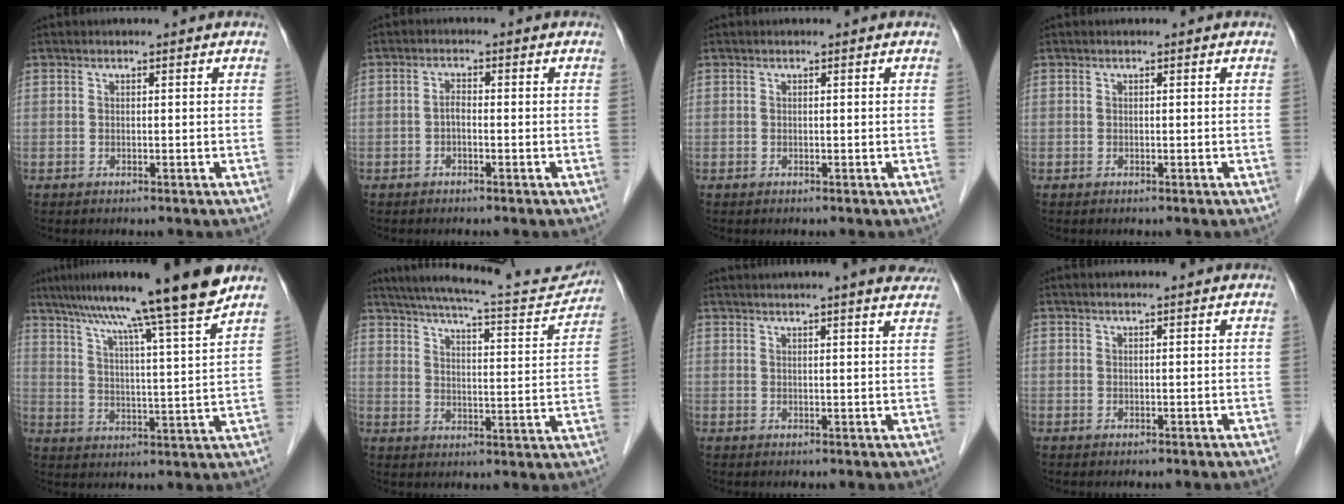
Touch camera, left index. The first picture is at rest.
{"total": 1.4, "force": [-0.5, 0.6, 1.2], "torque": [-0.027, 0.006, -0.011]}
{"total": 0.0}
{"total": 0.0}
{"total": 16.1, "force": [12.9, -2.0, 9.5], "torque": [-0.150, -0.002, 0.185]}
{"total": 20.1, "force": [18.3, 2.3, 8.1], "torque": [-0.130, -0.014, 0.240]}
{"total": 12.1, "force": [10.7, 0.1, 5.7], "torque": [-0.078, 0.013, 0.117]}
{"total": 1.8, "force": [1.7, -0.1, 0.7], "torque": [-0.009, 0.012, 0.023]}